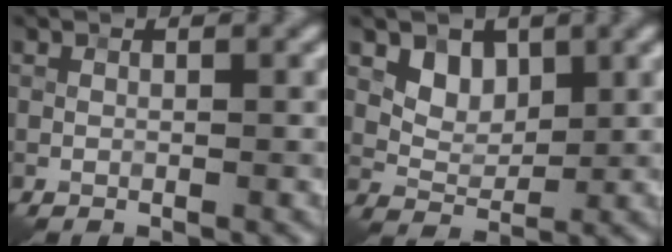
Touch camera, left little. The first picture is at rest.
{"total": 2.9, "force": [1.5, 2.1, 1.4], "torque": [-0.025, -0.012, 0.030]}